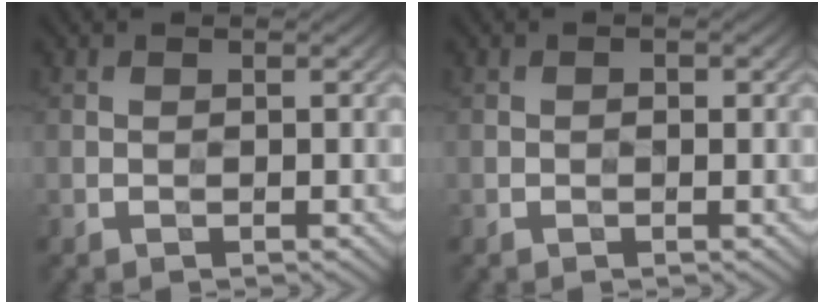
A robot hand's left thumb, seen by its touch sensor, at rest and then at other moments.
{"total": 0.6, "force": [0.0, 0.3, 0.6], "torque": [-0.007, 0.001, -0.002]}